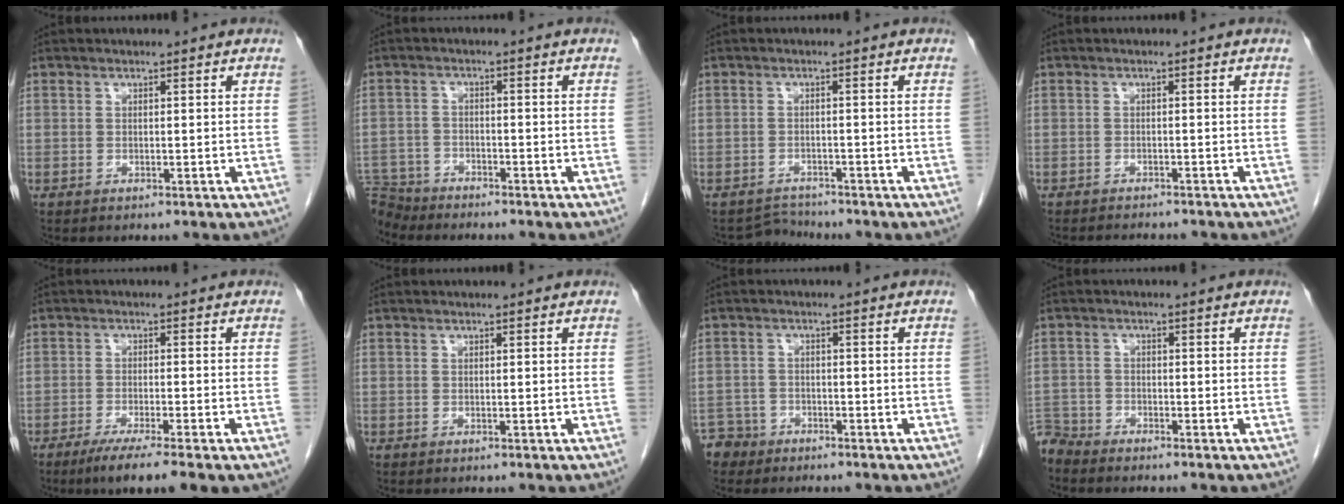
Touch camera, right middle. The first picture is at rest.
{"total": 6.5, "force": [-6.2, 1.9, 0.0], "torque": [-0.001, -0.001, -0.116]}
{"total": 2.3, "force": [-2.1, 0.2, -1.0], "torque": [0.019, -0.009, -0.034]}
{"total": 4.6, "force": [-4.3, 0.8, 1.3], "torque": [-0.016, -0.006, -0.059]}
{"total": 7.2, "force": [-4.9, -0.1, 5.3], "torque": [-0.080, -0.017, -0.077]}
{"total": 0.0}
{"total": 3.6, "force": [-2.9, 2.1, -0.8], "torque": [0.018, 0.005, -0.058]}
{"total": 3.0, "force": [-2.9, 0.1, -0.5], "torque": [0.018, -0.011, -0.056]}